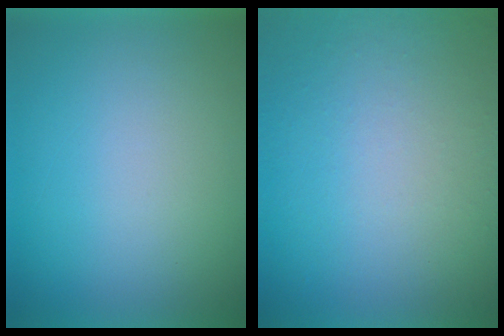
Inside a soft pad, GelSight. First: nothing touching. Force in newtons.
{"total": 9.8}